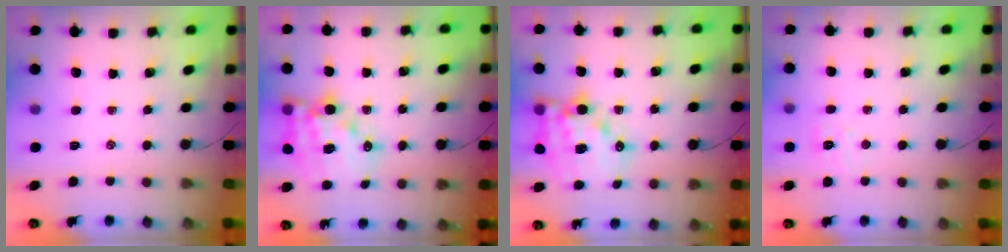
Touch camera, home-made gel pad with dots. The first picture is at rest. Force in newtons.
{"total": 14.9, "press": 14.5, "slide": 3.4}
{"total": 14.9, "press": 14.5, "slide": 3.4}
{"total": 5.0, "press": 4.9, "slide": 1.0}